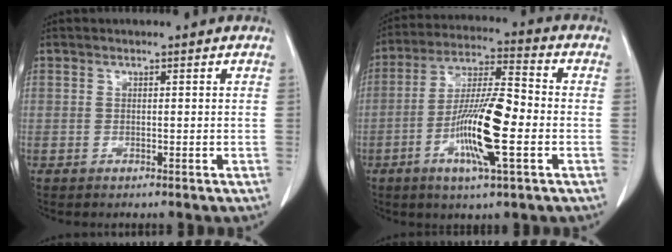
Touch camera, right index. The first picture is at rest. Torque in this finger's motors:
{"motor_torque": [1.92, -0.22, 0.40, 0.13]}